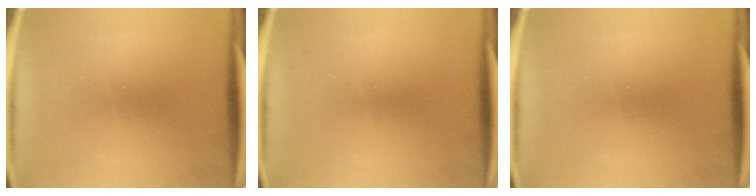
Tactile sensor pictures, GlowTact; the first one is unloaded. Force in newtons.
{"total": 0.0}
{"total": 0.0}